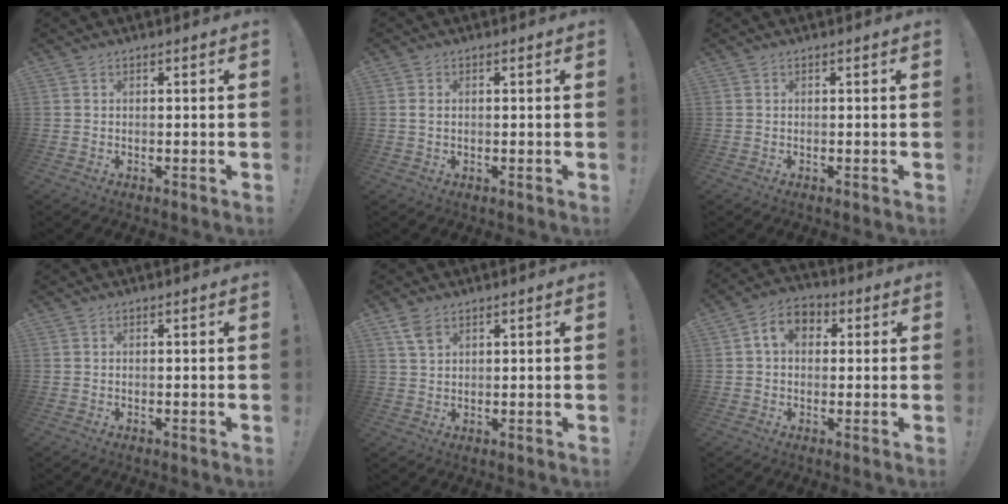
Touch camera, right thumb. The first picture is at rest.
{"total": 1.6, "force": [0.3, 1.0, 1.2], "torque": [-0.023, 0.004, 0.005]}
{"total": 0.0}
{"total": 0.0}
{"total": 4.2, "force": [2.6, 2.1, 2.6], "torque": [-0.045, -0.011, 0.048]}
{"total": 8.0, "force": [1.8, 5.8, 5.1], "torque": [-0.080, 0.010, 0.035]}